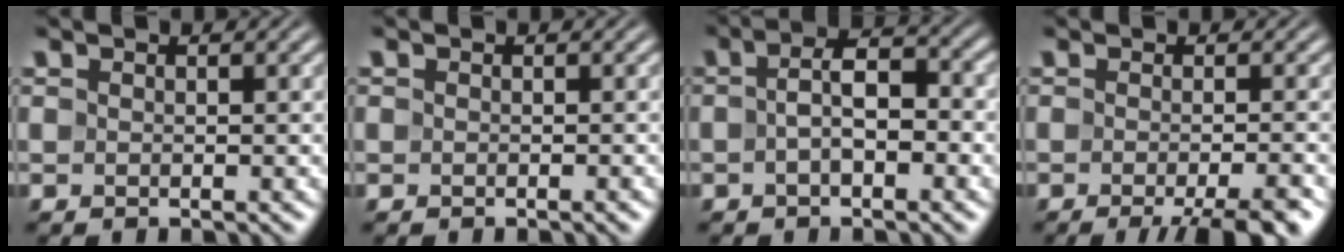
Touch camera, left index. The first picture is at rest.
{"total": 0.5, "force": [-0.2, 0.5, 0.1], "torque": [0.003, -0.005, -0.002]}
{"total": 4.1, "force": [-0.6, 1.7, 3.6], "torque": [-0.063, 0.008, -0.014]}
{"total": 5.3, "force": [-2.9, 1.1, 4.3], "torque": [-0.042, -0.004, -0.040]}